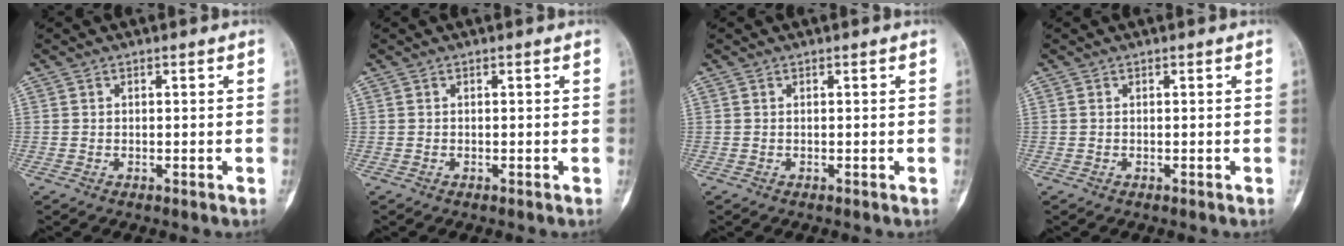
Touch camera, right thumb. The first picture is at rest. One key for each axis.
{"total": 0.0}
{"total": 0.0}
{"total": 0.0}